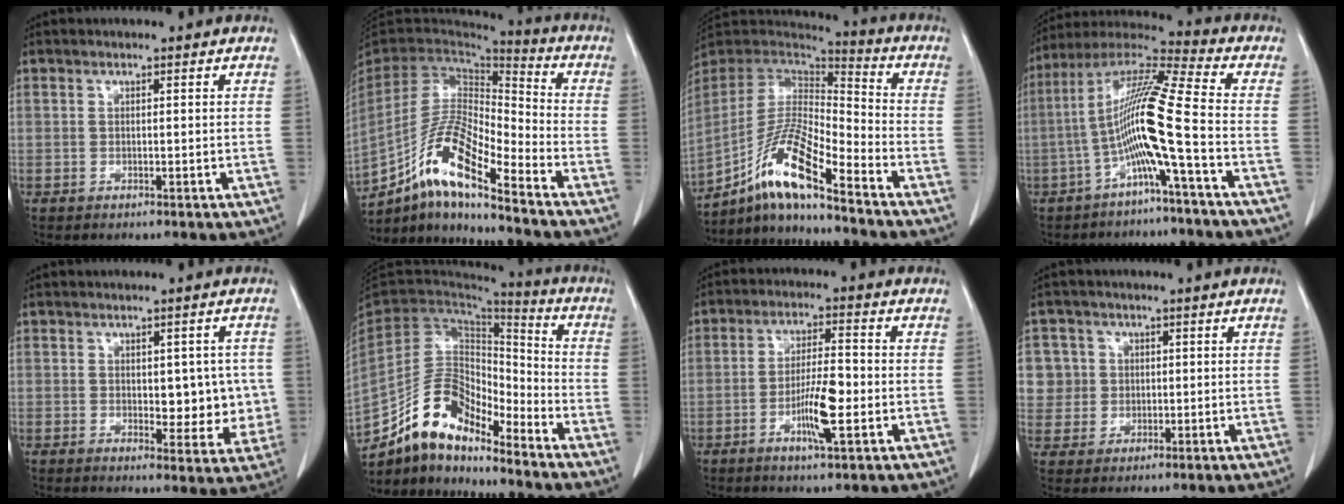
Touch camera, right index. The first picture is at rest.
{"total": 15.4, "force": [-10.2, 2.5, 11.2], "torque": [-0.219, 0.002, -0.188]}
{"total": 14.3, "force": [-9.3, 1.5, 10.8], "torque": [-0.212, 0.003, -0.172]}
{"total": 12.3, "force": [-3.5, -1.5, 11.7], "torque": [-0.226, 0.019, -0.074]}
{"total": 7.0, "force": [0.1, 3.8, 5.9], "torque": [-0.051, 0.006, 0.011]}
{"total": 12.9, "force": [-10.7, 4.9, 5.3], "torque": [-0.095, 0.044, -0.199]}
{"total": 7.3, "force": [-2.2, 1.0, 6.9], "torque": [-0.130, -0.001, -0.038]}
{"total": 6.8, "force": [1.3, 6.7, 0.3], "torque": [-0.005, 0.023, 0.032]}